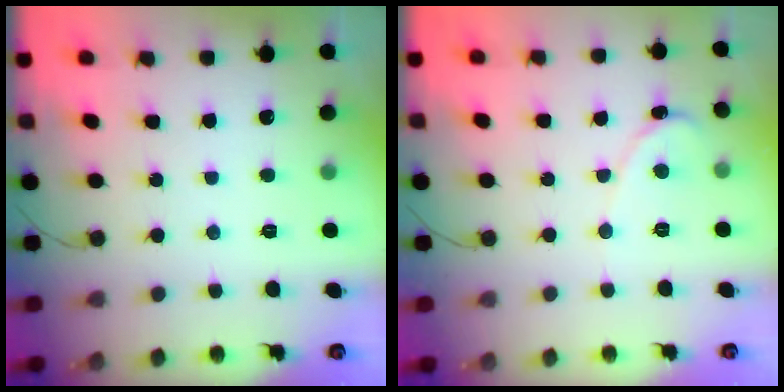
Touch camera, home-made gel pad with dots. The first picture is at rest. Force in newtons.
{"total": 1.0, "press": 1.0, "slide": 0.1}